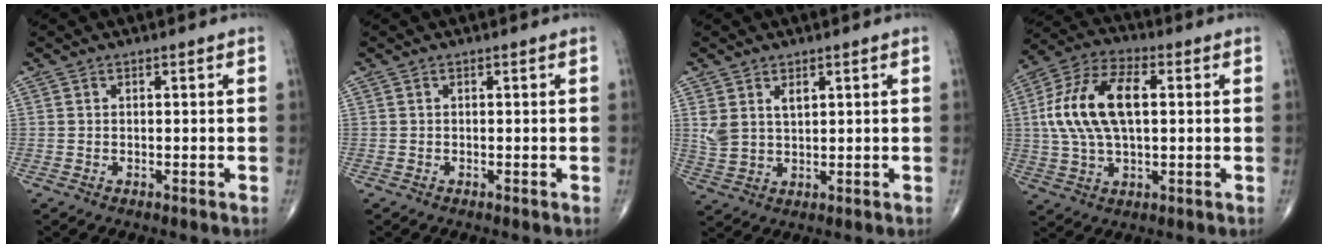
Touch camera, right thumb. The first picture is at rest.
{"total": 0.0}
{"total": 5.2, "force": [2.2, 3.2, 3.5], "torque": [-0.064, -0.007, 0.053]}
{"total": 15.7, "force": [2.0, 8.1, 13.3], "torque": [-0.266, 0.021, 0.034]}